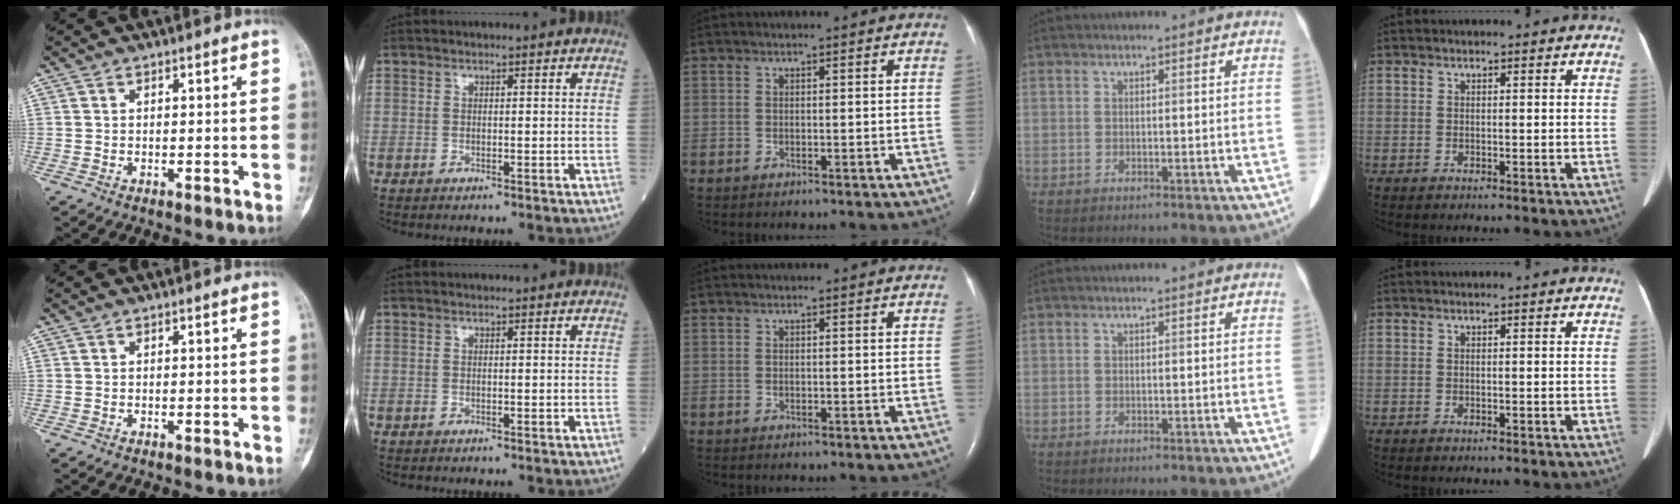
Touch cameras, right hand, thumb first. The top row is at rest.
{}